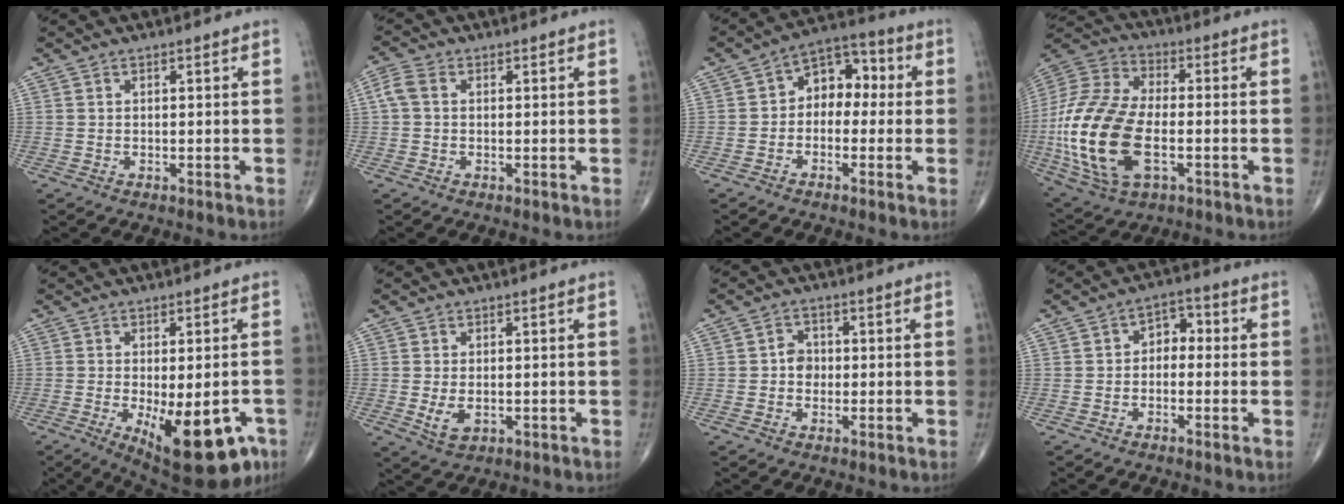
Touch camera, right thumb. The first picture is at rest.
{"total": 3.3, "force": [0.4, 2.4, 2.3], "torque": [-0.059, 0.012, 0.002]}
{"total": 8.7, "force": [0.1, 6.2, 6.1], "torque": [-0.050, 0.039, -0.017]}
{"total": 23.3, "force": [-4.3, 12.6, 19.2], "torque": [-0.420, 0.006, -0.073]}
{"total": 16.7, "force": [-7.0, 6.9, 13.6], "torque": [-0.144, -0.001, -0.080]}
{"total": 3.9, "force": [-0.6, 2.4, 3.0], "torque": [-0.054, -0.009, -0.004]}
{"total": 3.2, "force": [-0.2, 2.7, 1.6], "torque": [-0.006, 0.008, -0.012]}
{"total": 4.6, "force": [-0.3, 3.3, 3.2], "torque": [-0.023, 0.024, -0.020]}